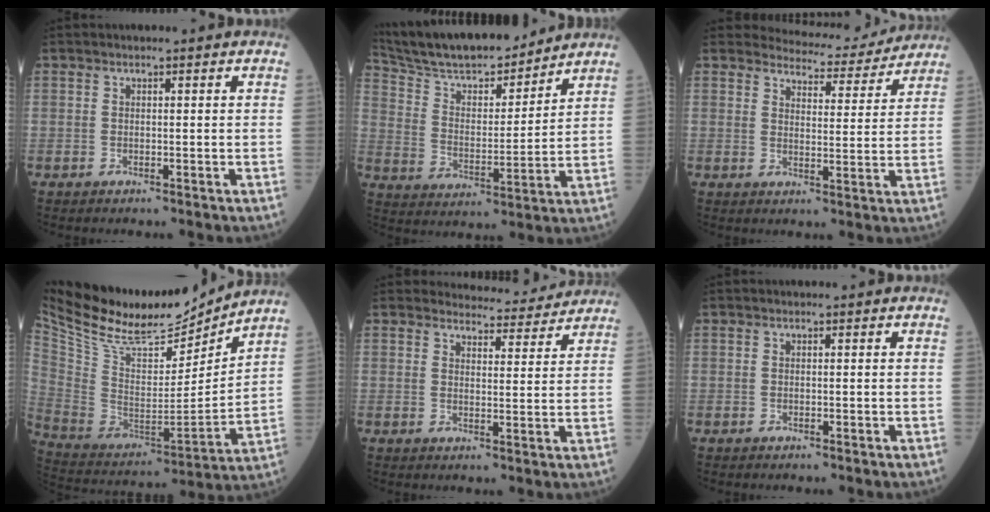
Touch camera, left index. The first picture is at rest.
{"total": 17.7, "force": [16.2, 2.8, 6.7], "torque": [-0.125, 0.006, 0.272]}
{"total": 9.1, "force": [9.0, 1.6, 0.2], "torque": [0.004, -0.010, 0.105]}
{"total": 22.6, "force": [20.0, 5.0, 9.3], "torque": [-0.181, -0.014, 0.338]}
{"total": 6.8, "force": [6.7, 1.1, -0.1], "torque": [0.007, -0.005, 0.074]}
{"total": 0.0}